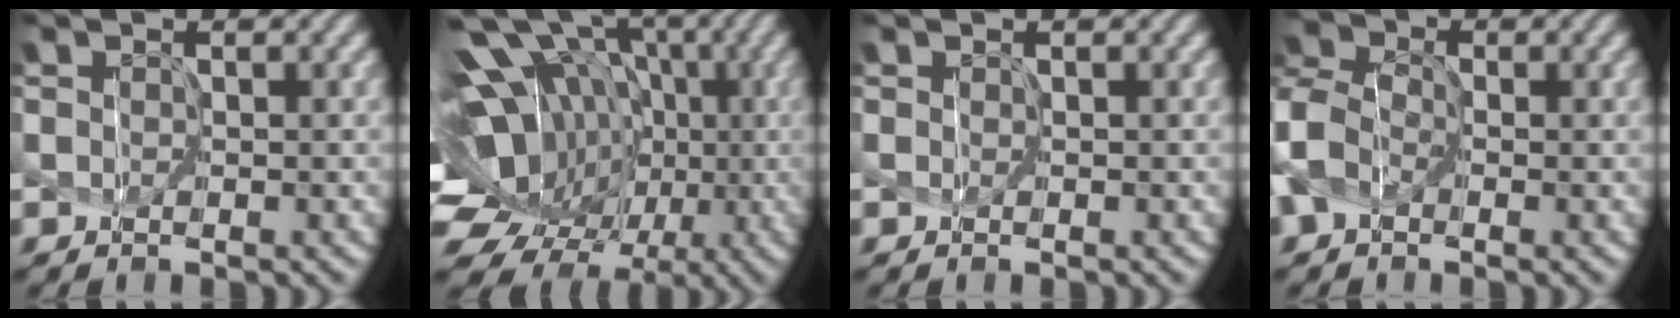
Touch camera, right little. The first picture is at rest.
{"total": 16.4, "force": [0.8, 12.9, 10.1], "torque": [-0.178, 0.004, 0.020]}
{"total": 0.0}
{"total": 4.3, "force": [-1.4, 3.0, 2.8], "torque": [-0.075, 0.007, -0.045]}